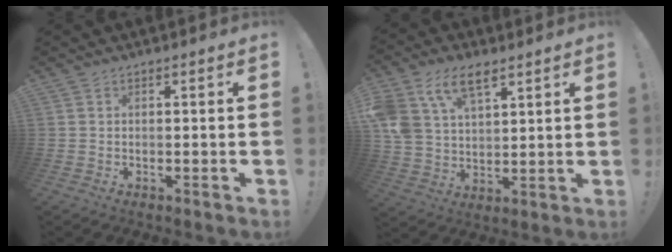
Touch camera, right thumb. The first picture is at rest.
{"total": 13.6, "force": [7.7, 8.1, 7.6], "torque": [-0.154, -0.027, 0.150]}